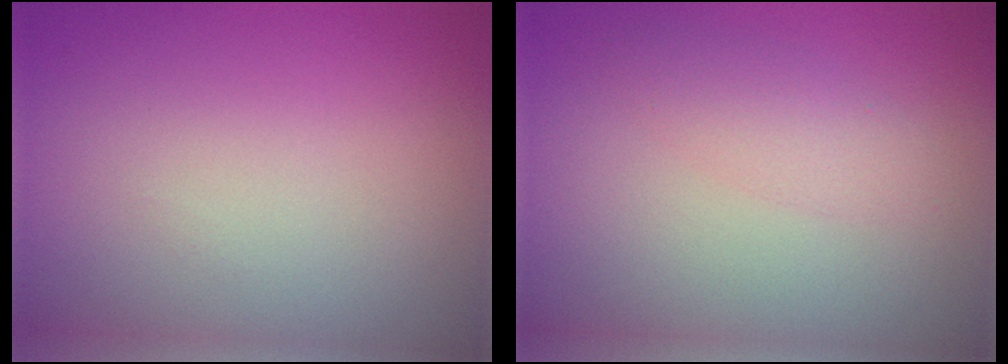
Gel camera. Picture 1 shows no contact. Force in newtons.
{"total": 1.9, "press": 1.9, "slide": 0.1}